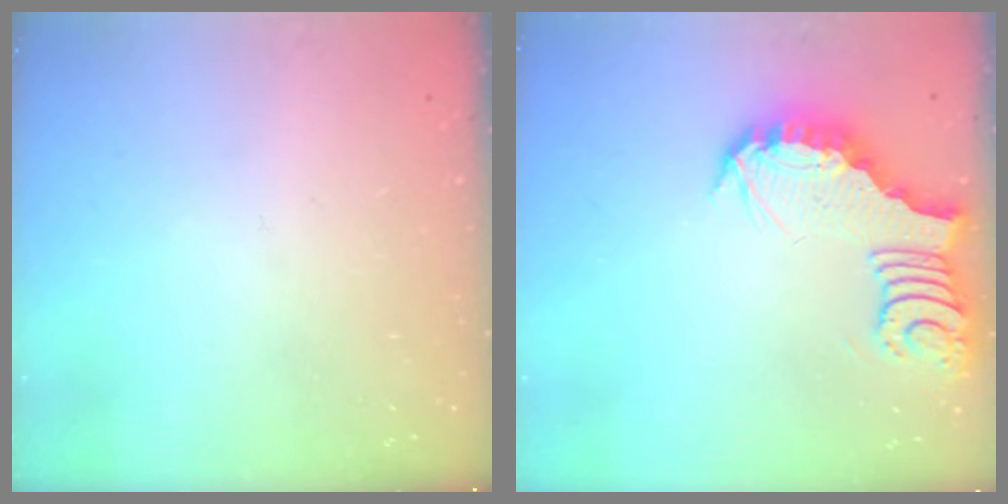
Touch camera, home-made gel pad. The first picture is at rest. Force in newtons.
{"total": 5.1, "press": 5.0, "slide": 0.8}